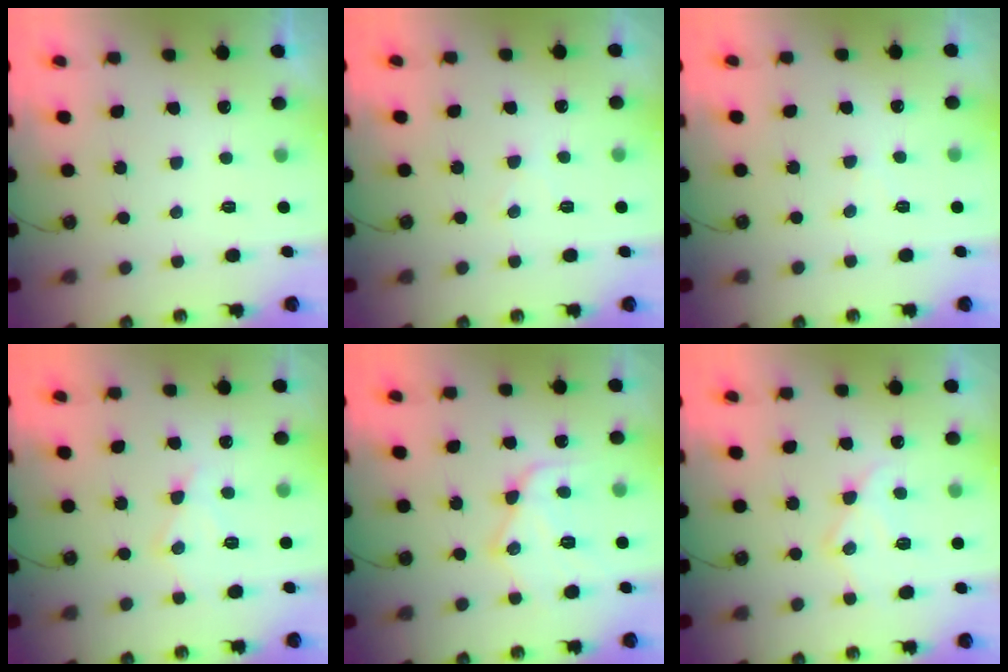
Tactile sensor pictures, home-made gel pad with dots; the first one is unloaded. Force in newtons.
{"total": 4.0, "press": 3.9, "slide": 0.6}
{"total": 4.3, "press": 4.2, "slide": 0.7}
{"total": 10.0, "press": 9.9, "slide": 0.9}
{"total": 13.5, "press": 13.5, "slide": 1.4}
{"total": 12.6, "press": 12.5, "slide": 1.0}